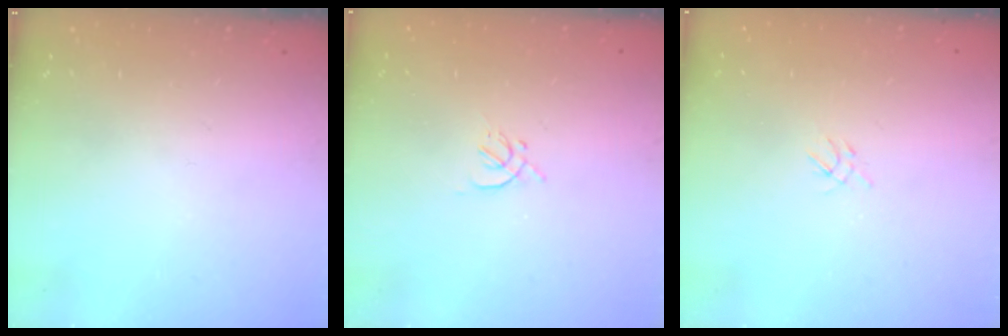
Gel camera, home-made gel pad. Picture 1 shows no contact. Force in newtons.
{"total": 1.7, "press": 1.7, "slide": 0.5}
{"total": 2.2, "press": 2.2, "slide": 0.5}